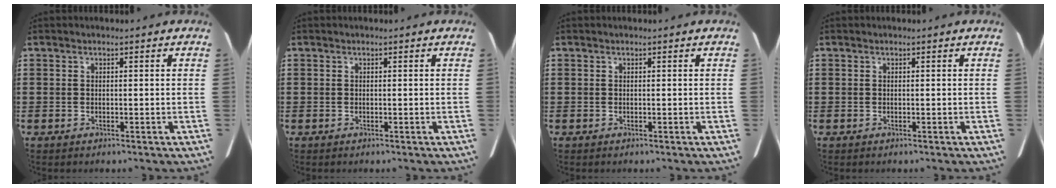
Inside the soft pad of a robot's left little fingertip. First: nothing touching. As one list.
[{"total": 0.0}, {"total": 0.0}, {"total": 0.0}]